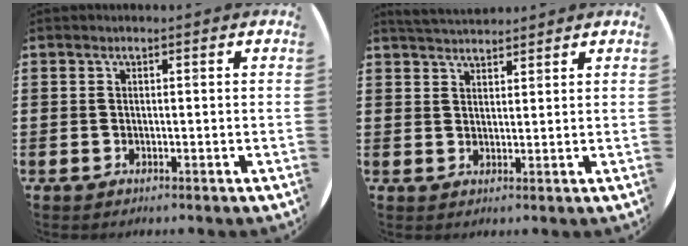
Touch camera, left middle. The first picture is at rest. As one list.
[{"total": 3.6, "force": [3.5, 0.4, 0.4], "torque": [-0.015, -0.007, 0.066]}]